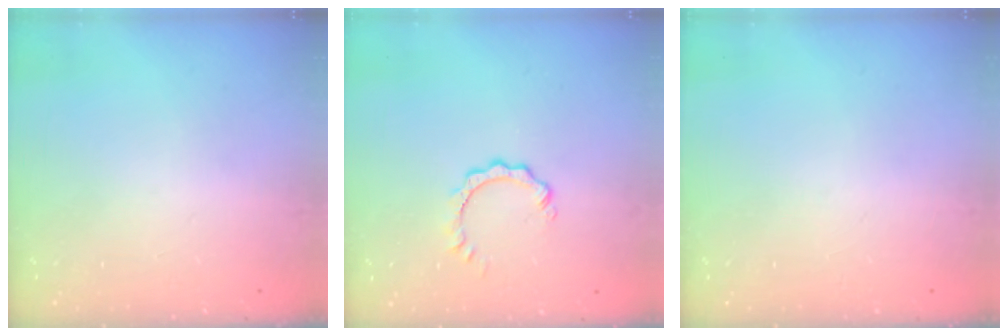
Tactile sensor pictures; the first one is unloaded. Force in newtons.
{"total": 2.9, "press": 2.8, "slide": 0.3}
{"total": 0.0}